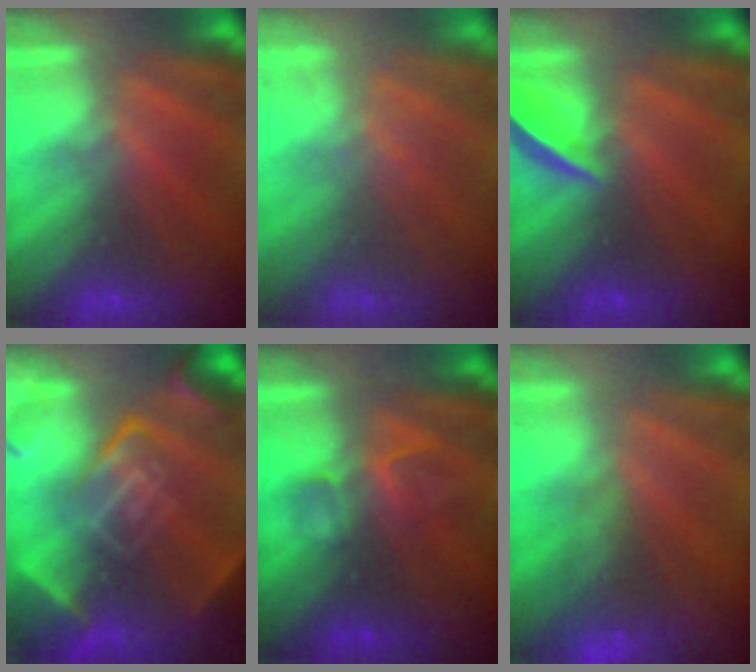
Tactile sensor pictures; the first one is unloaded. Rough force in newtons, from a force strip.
{"total": 1.7}
{"total": 5.8}
{"total": 8.4}
{"total": 3.5}
{"total": 7.2}